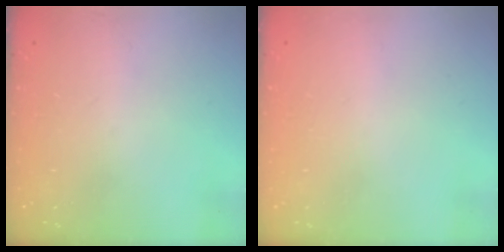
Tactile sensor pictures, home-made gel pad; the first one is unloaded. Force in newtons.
{"total": 1.8, "press": 1.8, "slide": 0.1}